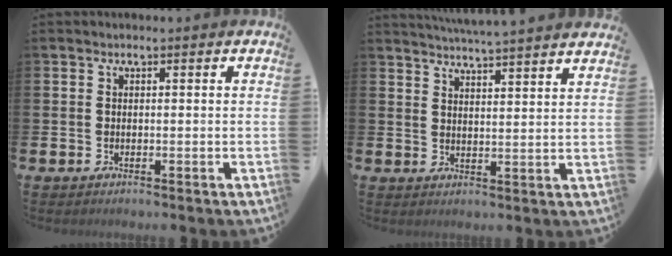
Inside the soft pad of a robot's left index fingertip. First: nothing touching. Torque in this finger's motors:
{"motor_torque": [0.99, -1.15, 0.68, 0.17]}